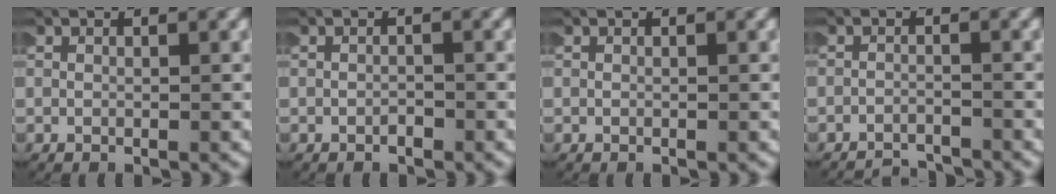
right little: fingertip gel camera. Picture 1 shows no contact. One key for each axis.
{"total": 0.6, "fx": -0.6, "fy": 0.1, "fz": -0.2, "tx": -0.003, "ty": -0.002, "tz": -0.007}
{"total": 0.0}
{"total": 3.3, "fx": -3.3, "fy": 0.3, "fz": 0.1, "tx": -0.005, "ty": -0.015, "tz": -0.051}